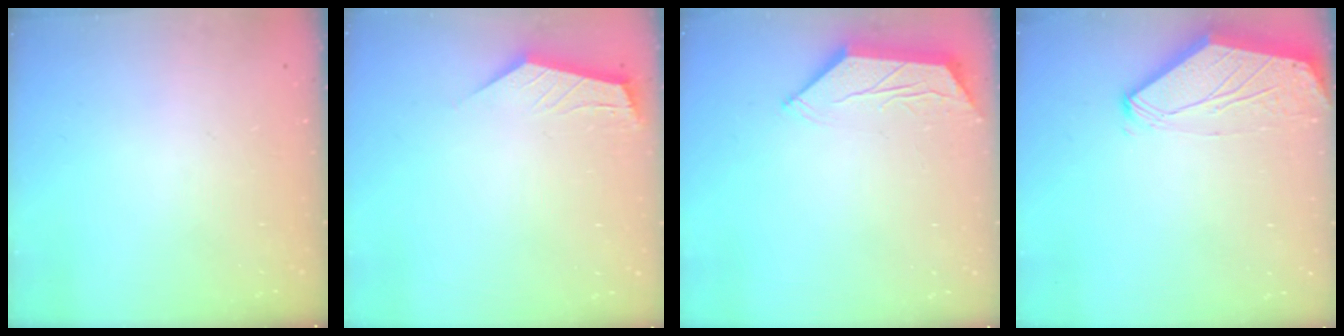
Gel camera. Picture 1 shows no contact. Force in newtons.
{"total": 2.3, "press": 2.3, "slide": 0.3}
{"total": 3.6, "press": 3.5, "slide": 0.5}
{"total": 0.0}